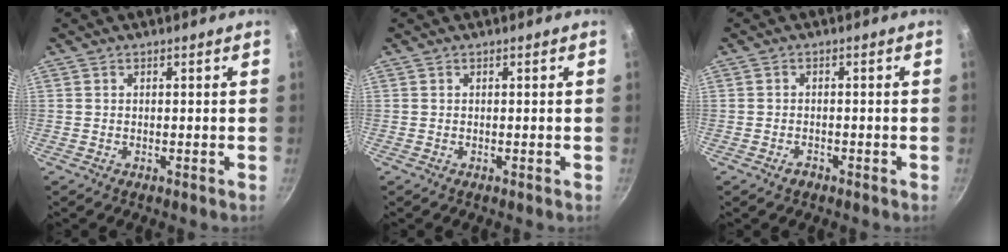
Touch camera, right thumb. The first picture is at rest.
{"total": 0.0}
{"total": 1.7, "force": [-1.1, 1.1, 0.7], "torque": [-0.009, 0.012, -0.019]}